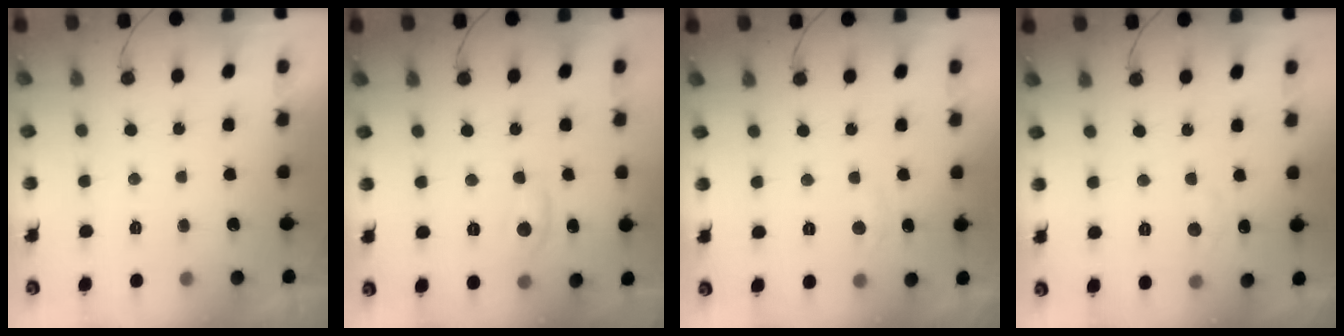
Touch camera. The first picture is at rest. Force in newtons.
{"total": 6.3, "press": 6.3, "slide": 0.4}
{"total": 2.3, "press": 2.3, "slide": 0.3}
{"total": 5.3, "press": 5.2, "slide": 0.7}